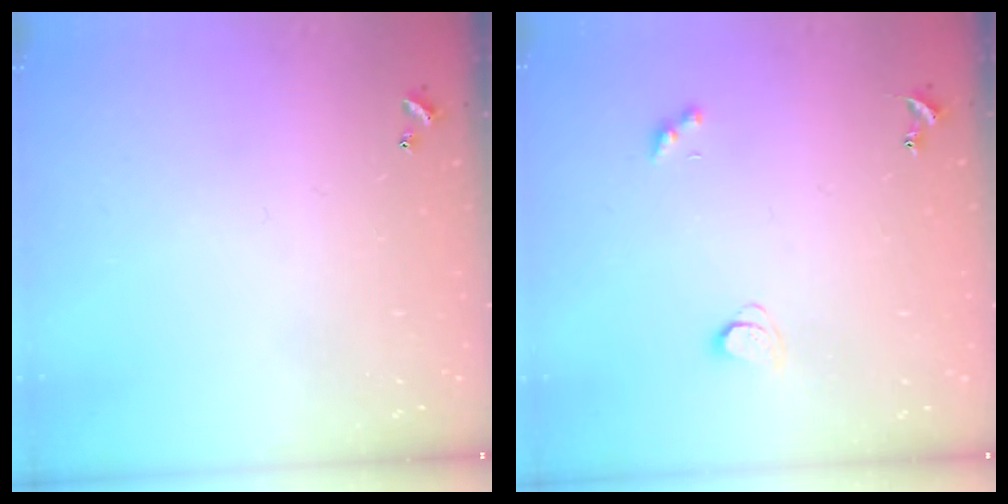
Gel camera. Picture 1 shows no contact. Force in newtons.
{"total": 1.7, "press": 1.7, "slide": 0.3}